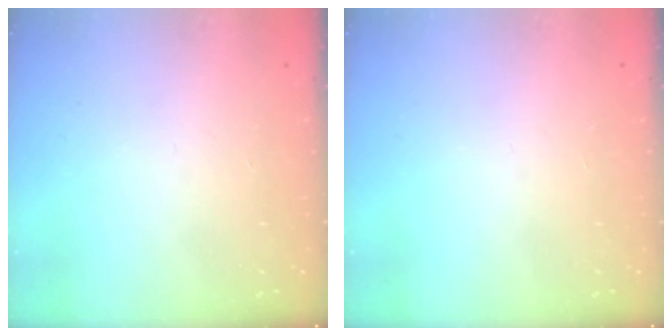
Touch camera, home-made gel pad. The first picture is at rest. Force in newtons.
{"total": 0.0}